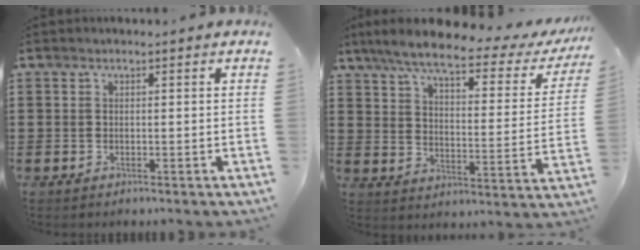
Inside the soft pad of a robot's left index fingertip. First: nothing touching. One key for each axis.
{"total": 7.6, "fx": 5.9, "fy": 0.8, "fz": 4.7, "tx": -0.116, "ty": -0.029, "tz": 0.099}